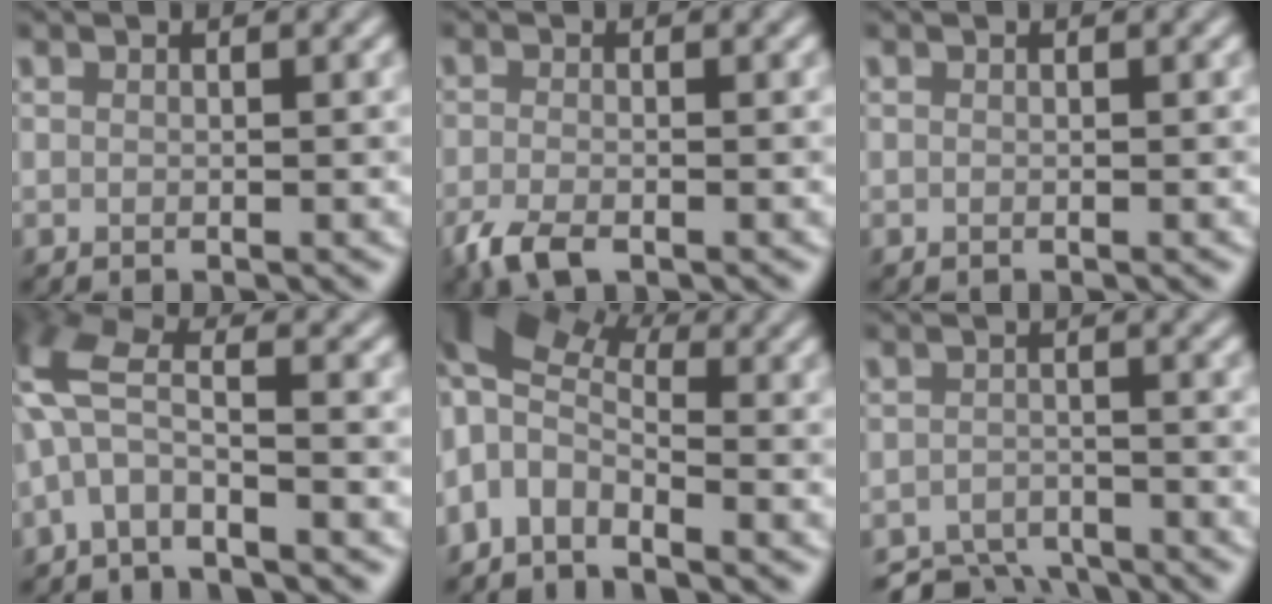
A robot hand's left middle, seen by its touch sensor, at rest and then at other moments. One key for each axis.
{"total": 2.7, "fx": -1.7, "fy": 1.0, "fz": 1.9, "tx": -0.041, "ty": -0.007, "tz": -0.041}
{"total": 0.0}
{"total": 5.1, "fx": -1.5, "fy": 1.7, "fz": 4.6, "tx": -0.105, "ty": 0.016, "tz": -0.046}
{"total": 6.1, "fx": -0.6, "fy": 3.8, "fz": 4.7, "tx": -0.094, "ty": 0.004, "tz": -0.031}
{"total": 4.6, "fx": -4.3, "fy": 1.4, "fz": 1.0, "tx": -0.014, "ty": -0.012, "tz": -0.076}